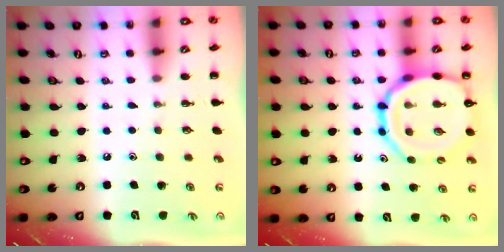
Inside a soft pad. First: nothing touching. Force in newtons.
{"total": 17.0, "press": 16.8, "slide": 2.5}